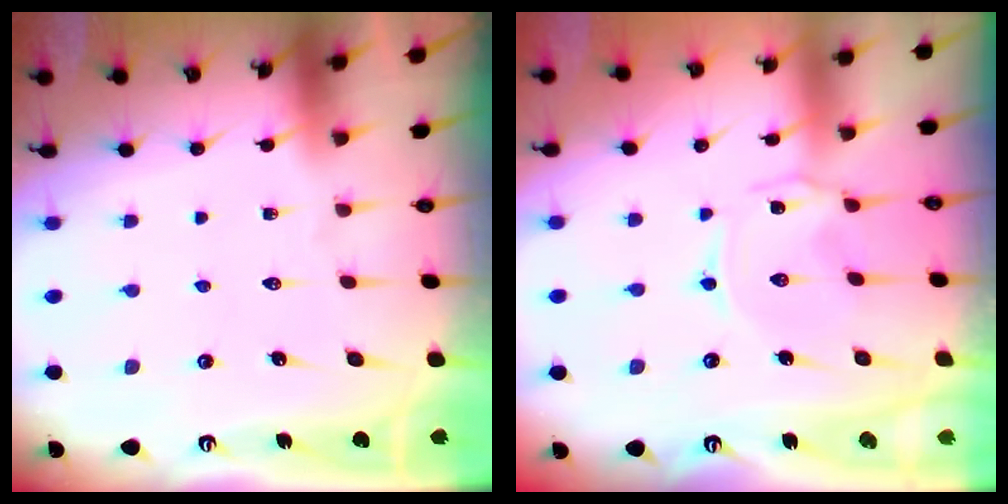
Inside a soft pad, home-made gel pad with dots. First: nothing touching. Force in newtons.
{"total": 1.0, "press": 0.9, "slide": 0.4}